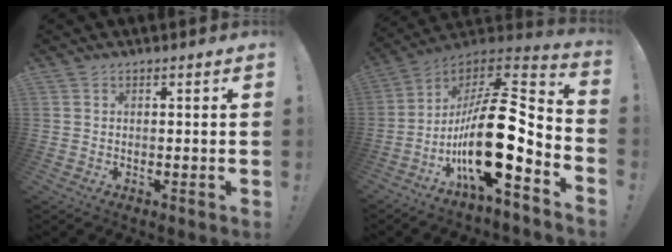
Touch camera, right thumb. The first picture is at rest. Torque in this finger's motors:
{"motor_torque": [3.13, 1.88, 0.38, -0.25, 0.29]}